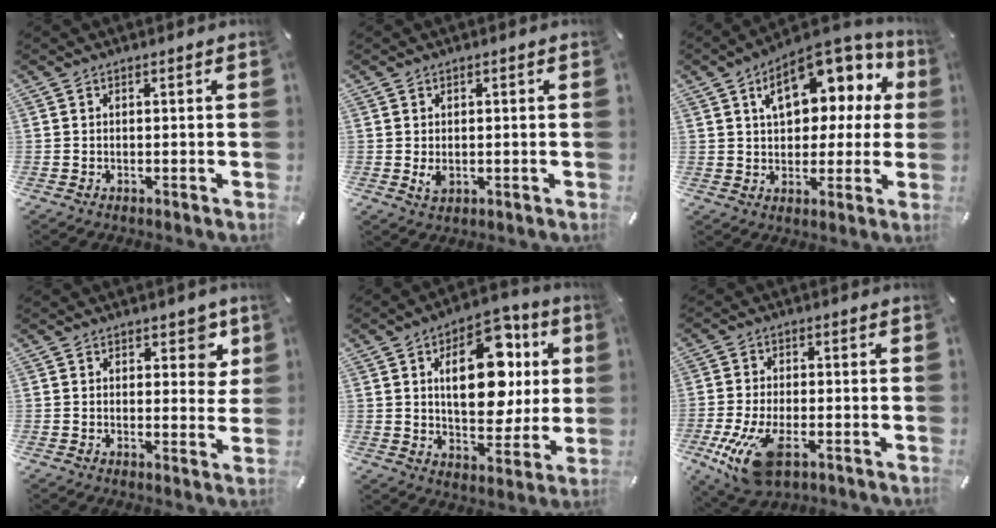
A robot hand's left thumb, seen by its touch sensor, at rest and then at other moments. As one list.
[{"total": 2.4, "force": [-0.2, 1.8, 1.7], "torque": [-0.037, 0.000, -0.004]}, {"total": 14.7, "force": [6.6, 9.0, 9.5], "torque": [-0.145, -0.029, 0.117]}, {"total": 5.9, "force": [3.1, 3.6, 3.5], "torque": [-0.013, -0.017, 0.045]}, {"total": 19.7, "force": [5.5, 11.8, 14.8], "torque": [-0.208, -0.011, 0.090]}, {"total": 12.1, "force": [-4.9, 6.0, 9.2], "torque": [-0.208, 0.000, -0.086]}]